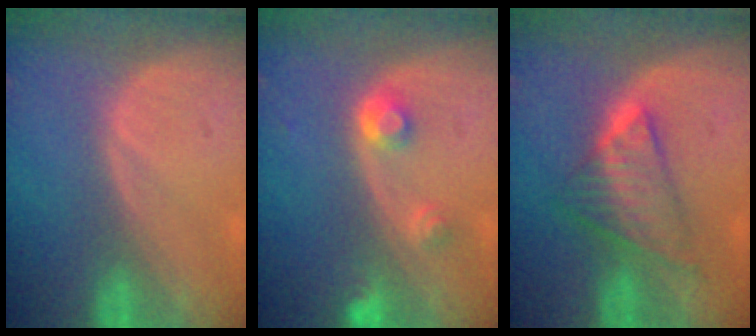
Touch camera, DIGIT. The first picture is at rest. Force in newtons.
{"total": 2.9, "press": 2.9, "slide": 0.5}
{"total": 6.0, "press": 6.0, "slide": 0.8}